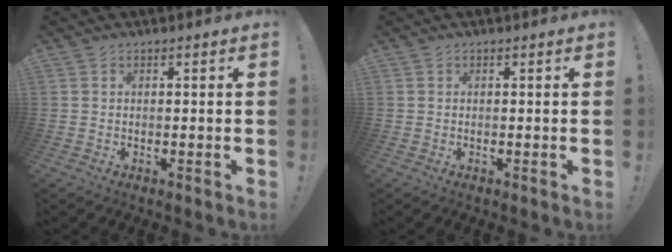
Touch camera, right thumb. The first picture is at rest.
{"total": 0.0}